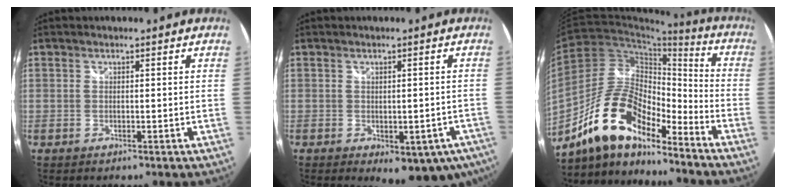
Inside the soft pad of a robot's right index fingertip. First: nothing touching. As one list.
[{"total": 11.4, "force": [-6.6, 5.2, 7.6], "torque": [-0.101, -0.023, -0.072]}, {"total": 17.0, "force": [-12.5, 5.7, 10.0], "torque": [-0.191, 0.004, -0.238]}]